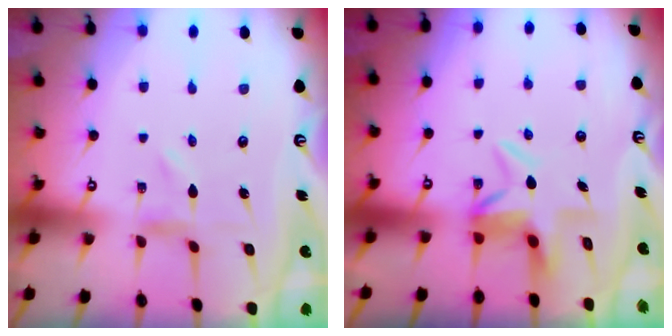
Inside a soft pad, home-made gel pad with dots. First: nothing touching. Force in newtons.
{"total": 5.2, "press": 5.1, "slide": 0.7}